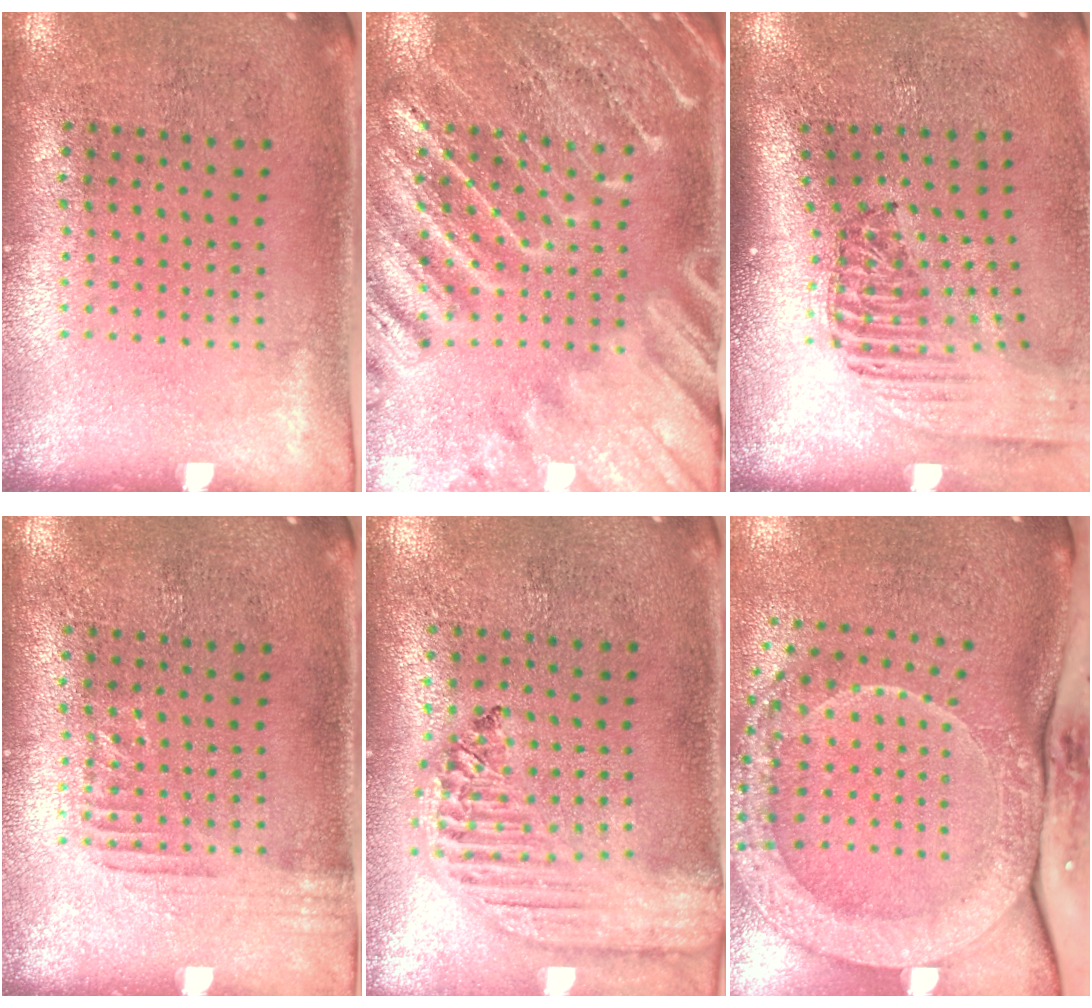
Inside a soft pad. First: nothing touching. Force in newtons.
{"total": 3.8, "press": 3.7, "slide": 1.1}
{"total": 2.4, "press": 1.8, "slide": 1.7}
{"total": 1.2, "press": 1.2, "slide": 0.3}
{"total": 2.2, "press": 1.9, "slide": 1.1}
{"total": 3.1, "press": 2.2, "slide": 2.2}